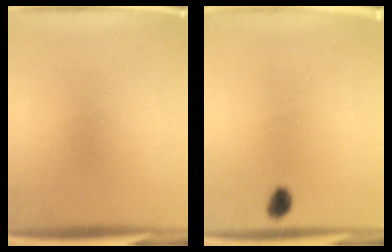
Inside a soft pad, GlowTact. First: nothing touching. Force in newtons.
{"total": 2.1}